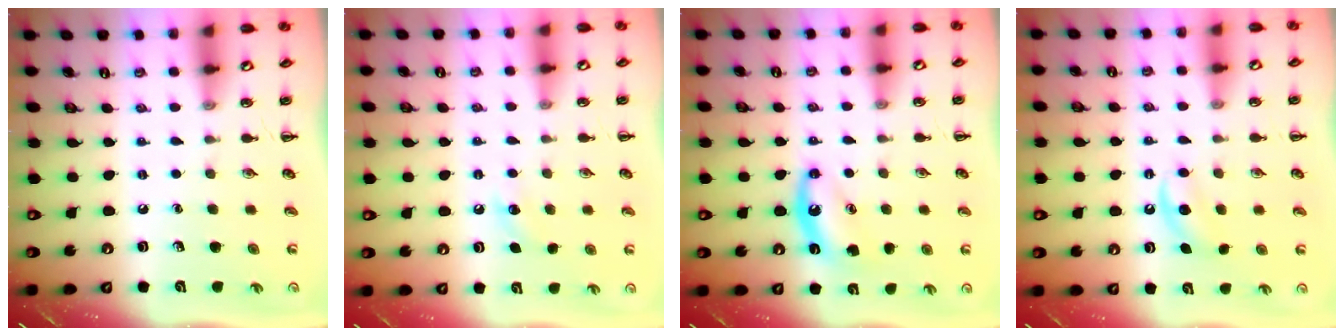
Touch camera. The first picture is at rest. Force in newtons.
{"total": 4.0, "press": 3.9, "slide": 1.1}
{"total": 7.0, "press": 6.9, "slide": 1.3}
{"total": 4.9, "press": 4.7, "slide": 1.4}